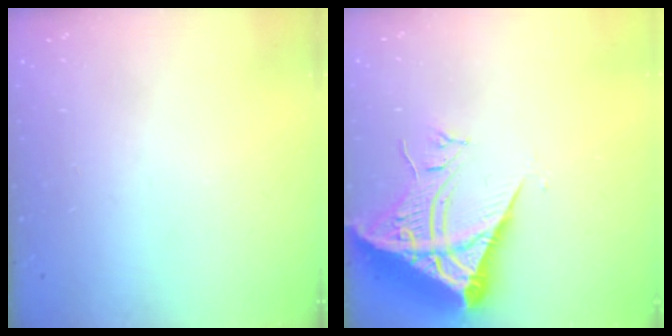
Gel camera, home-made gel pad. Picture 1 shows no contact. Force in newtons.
{"total": 10.3, "press": 10.3, "slide": 1.2}